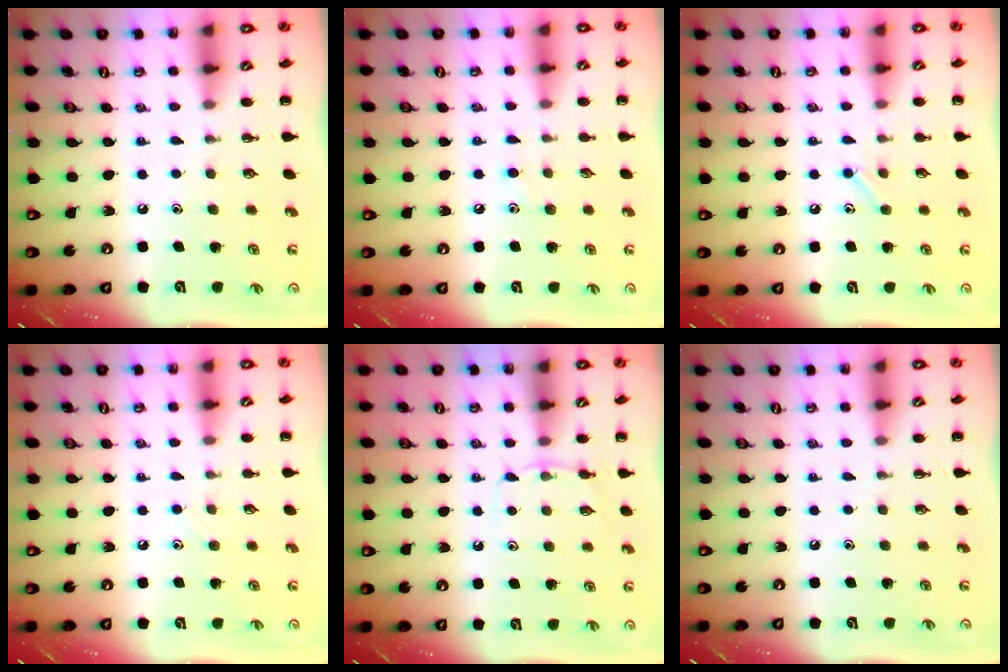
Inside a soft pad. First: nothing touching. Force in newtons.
{"total": 5.0, "press": 4.8, "slide": 1.3}
{"total": 6.2, "press": 6.1, "slide": 0.9}
{"total": 4.0, "press": 3.7, "slide": 1.6}
{"total": 5.3, "press": 5.0, "slide": 1.5}
{"total": 0.0}